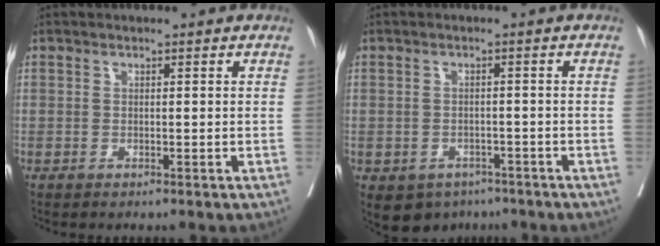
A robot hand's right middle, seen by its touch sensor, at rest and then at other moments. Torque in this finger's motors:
{"motor_torque": [0.51, -0.44, 0.17, 0.05]}